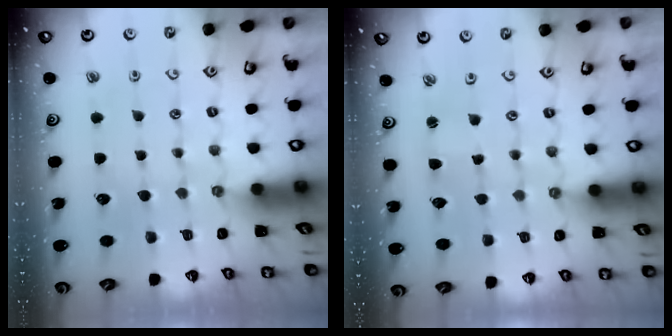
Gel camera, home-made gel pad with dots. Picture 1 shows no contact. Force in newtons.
{"total": 0.7, "press": 0.7, "slide": 0.1}